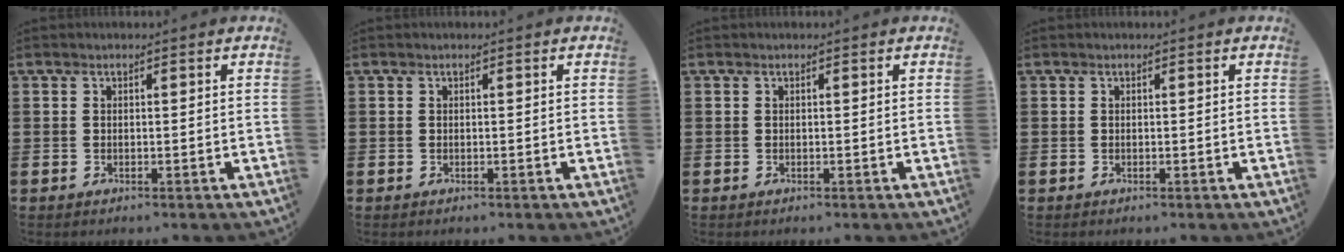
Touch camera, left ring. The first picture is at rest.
{"total": 0.0}
{"total": 0.0}
{"total": 0.0}